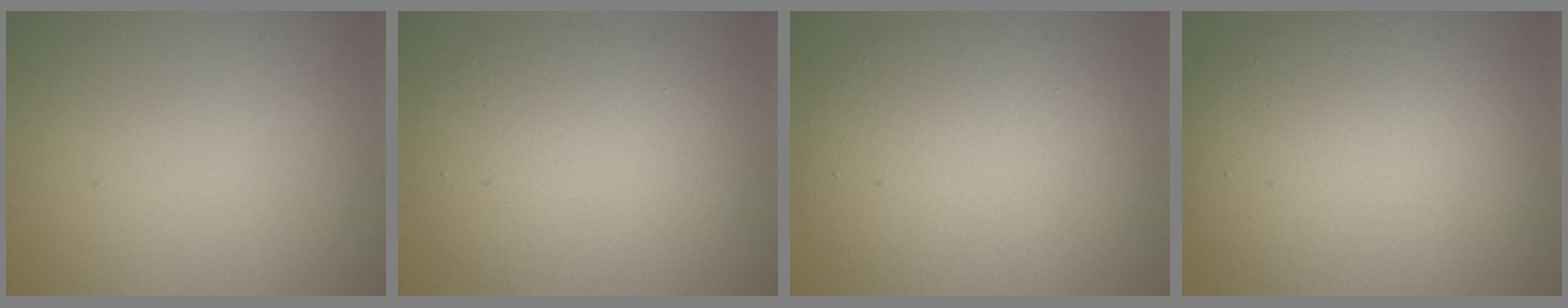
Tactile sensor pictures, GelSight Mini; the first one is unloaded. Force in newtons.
{"total": 7.2, "press": 7.2, "slide": 0.6}
{"total": 9.3, "press": 9.3, "slide": 0.7}
{"total": 11.6, "press": 11.6, "slide": 0.7}